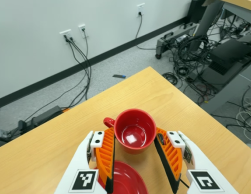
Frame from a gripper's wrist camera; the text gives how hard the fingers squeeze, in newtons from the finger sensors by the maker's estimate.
{"total": 1.0, "left": 2.0, "right": 0.0}